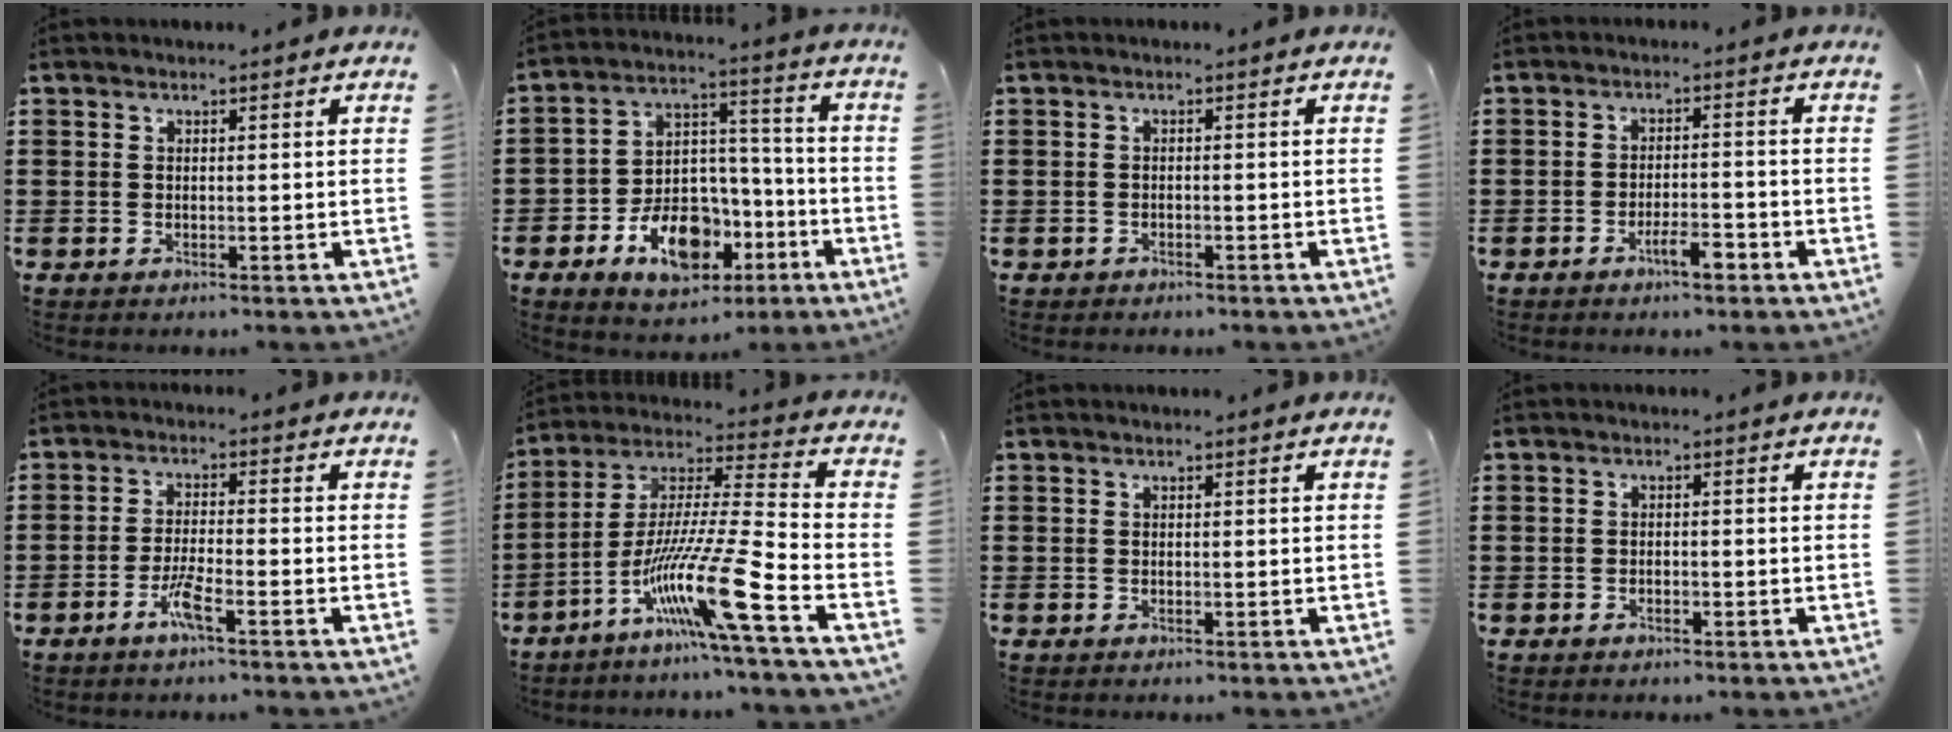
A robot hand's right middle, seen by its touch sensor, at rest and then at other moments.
{"total": 11.2, "force": [-5.7, 7.0, 6.6], "torque": [-0.122, 0.026, -0.098]}
{"total": 0.7, "force": [-0.7, 0.3, -0.1], "torque": [-0.001, 0.000, -0.014]}
{"total": 4.0, "force": [-2.8, 1.0, 2.6], "torque": [-0.041, 0.008, -0.052]}
{"total": 3.9, "force": [-2.3, 0.3, 3.2], "torque": [-0.068, -0.003, -0.044]}
{"total": 14.4, "force": [-8.7, -0.3, 11.5], "torque": [-0.237, -0.019, -0.173]}
{"total": 0.0}
{"total": 0.8, "force": [-0.6, 0.4, 0.2], "torque": [-0.006, 0.000, -0.012]}